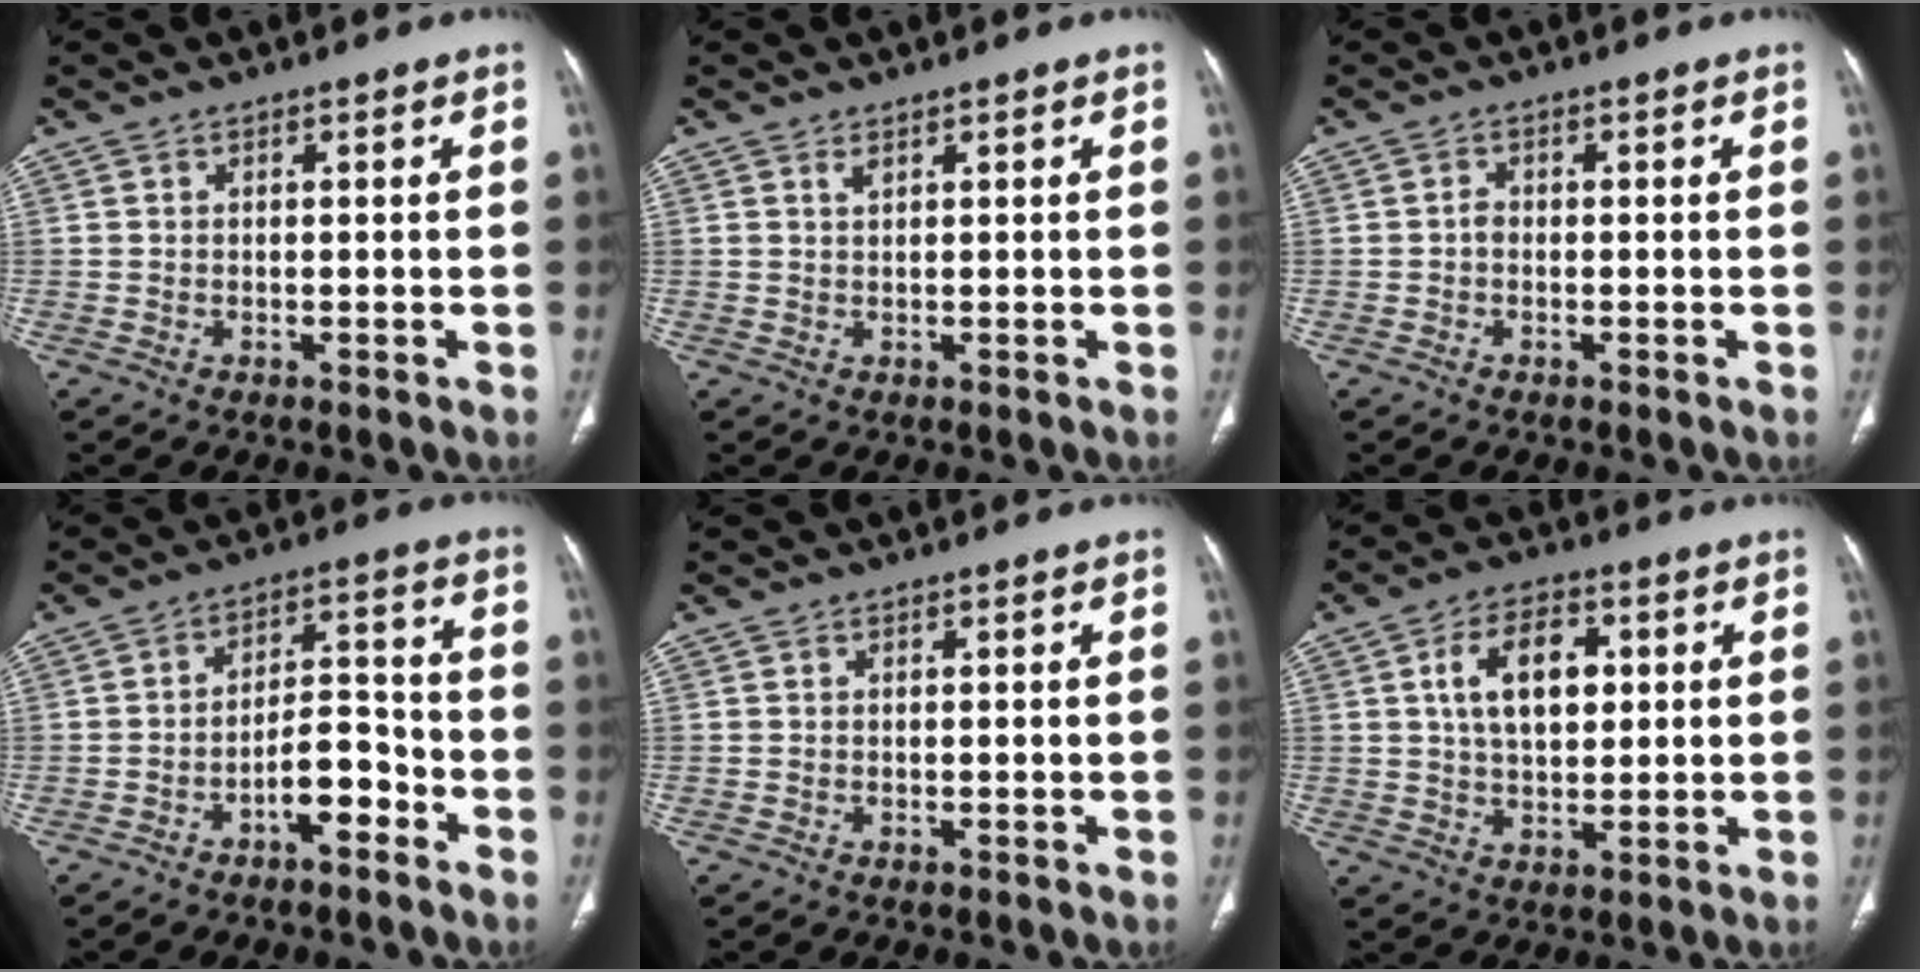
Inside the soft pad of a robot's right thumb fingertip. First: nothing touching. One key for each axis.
{"total": 1.0, "fx": 0.8, "fy": 0.3, "fz": 0.5, "tx": -0.001, "ty": -0.005, "tz": 0.015}
{"total": 1.1, "fx": -0.3, "fy": 0.8, "fz": 0.7, "tx": -0.008, "ty": 0.003, "tz": -0.010}
{"total": 7.4, "fx": -3.9, "fy": 3.3, "fz": 5.3, "tx": -0.072, "ty": 0.045, "tz": -0.065}
{"total": 0.0}
{"total": 10.4, "fx": 2.4, "fy": 6.3, "fz": 7.9, "tx": -0.114, "ty": 0.003, "tz": 0.039}